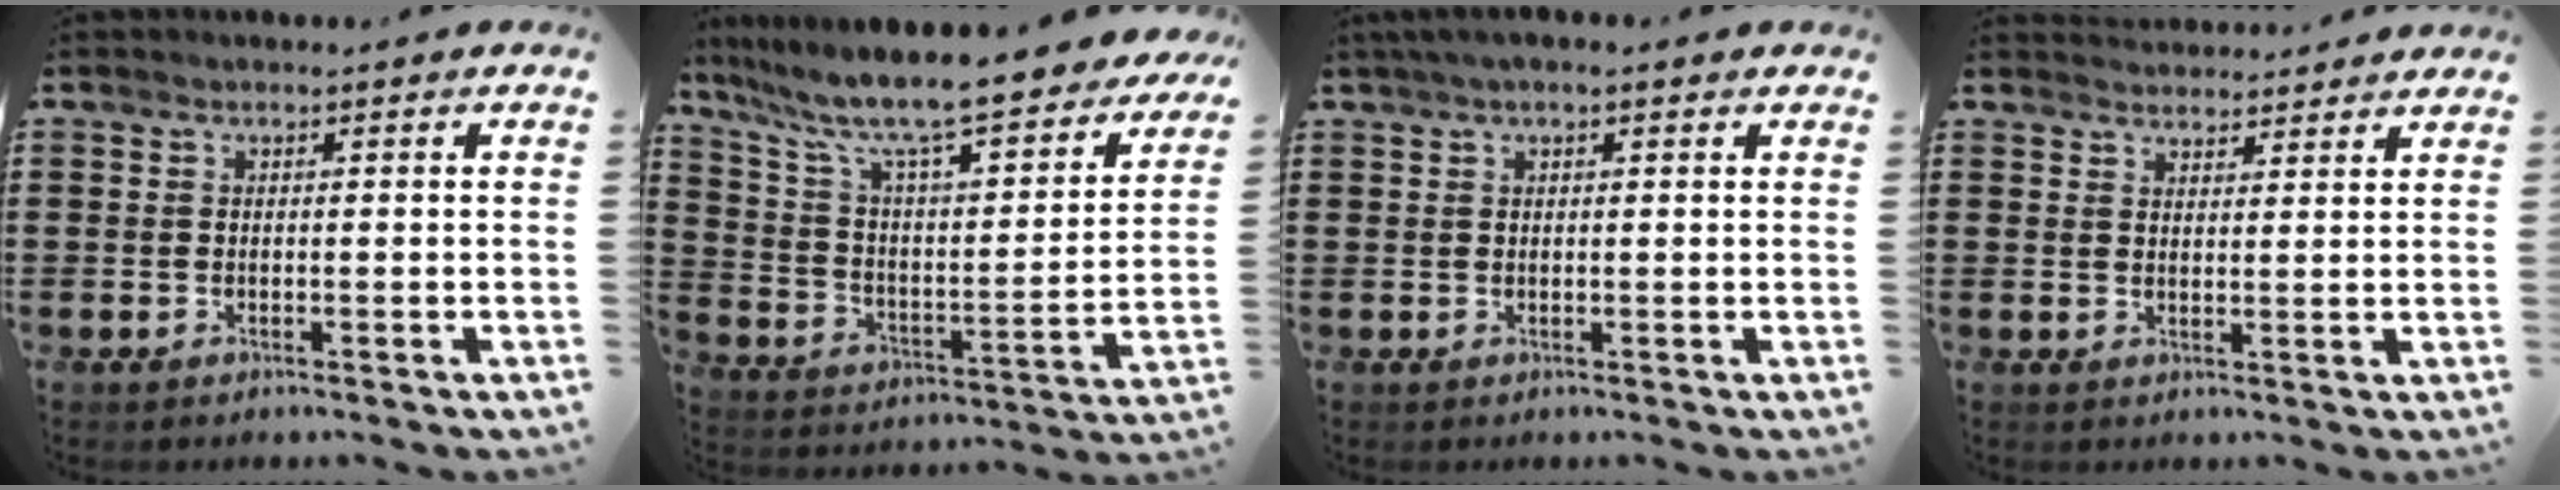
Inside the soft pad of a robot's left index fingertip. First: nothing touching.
{"total": 9.6, "force": [8.2, 0.3, 4.8], "torque": [-0.131, -0.068, 0.134]}
{"total": 1.8, "force": [1.1, 0.3, 1.4], "torque": [-0.028, 0.005, 0.019]}
{"total": 2.7, "force": [2.7, 0.2, -0.3], "torque": [-0.002, -0.007, 0.052]}